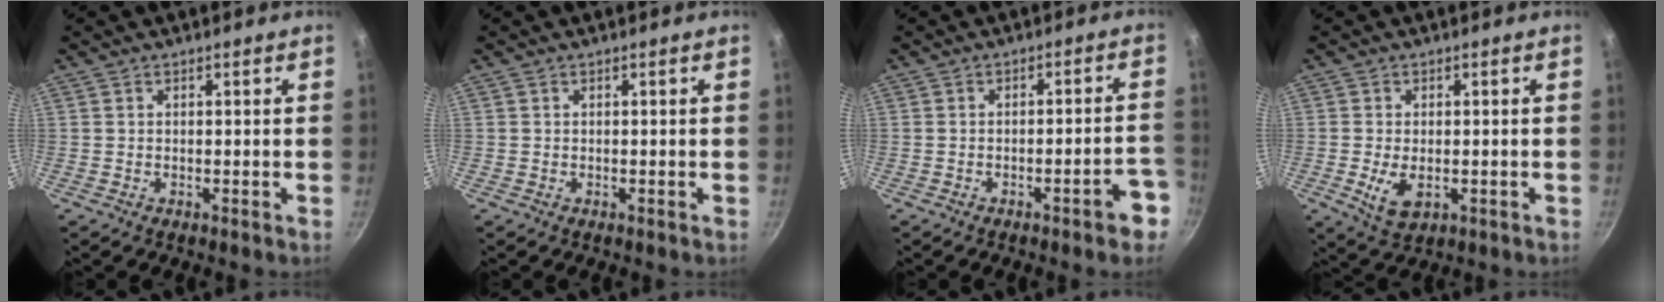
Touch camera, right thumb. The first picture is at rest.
{"total": 0.0}
{"total": 6.4, "force": [-3.5, 1.4, 5.2], "torque": [-0.055, 0.039, -0.037]}
{"total": 5.7, "force": [-1.2, 3.4, 4.5], "torque": [-0.081, -0.008, -0.015]}